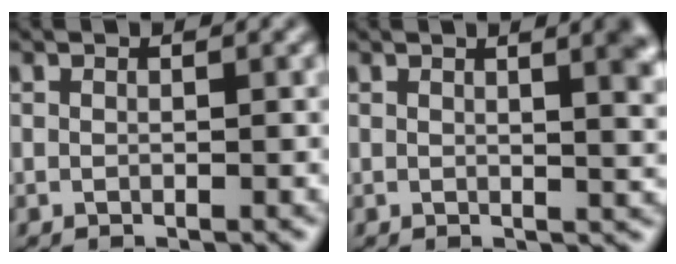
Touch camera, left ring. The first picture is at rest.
{"total": 5.7, "force": [2.4, 2.3, 4.6], "torque": [-0.014, 0.020, 0.025]}